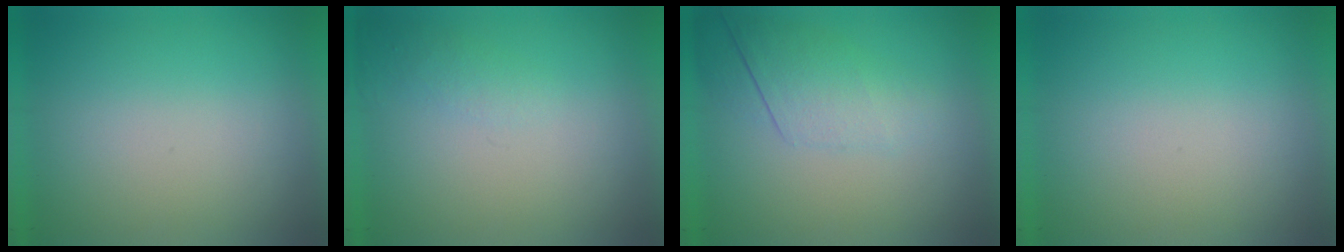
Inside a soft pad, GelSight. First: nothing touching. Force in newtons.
{"total": 1.2}
{"total": 2.3}
{"total": 0.0}